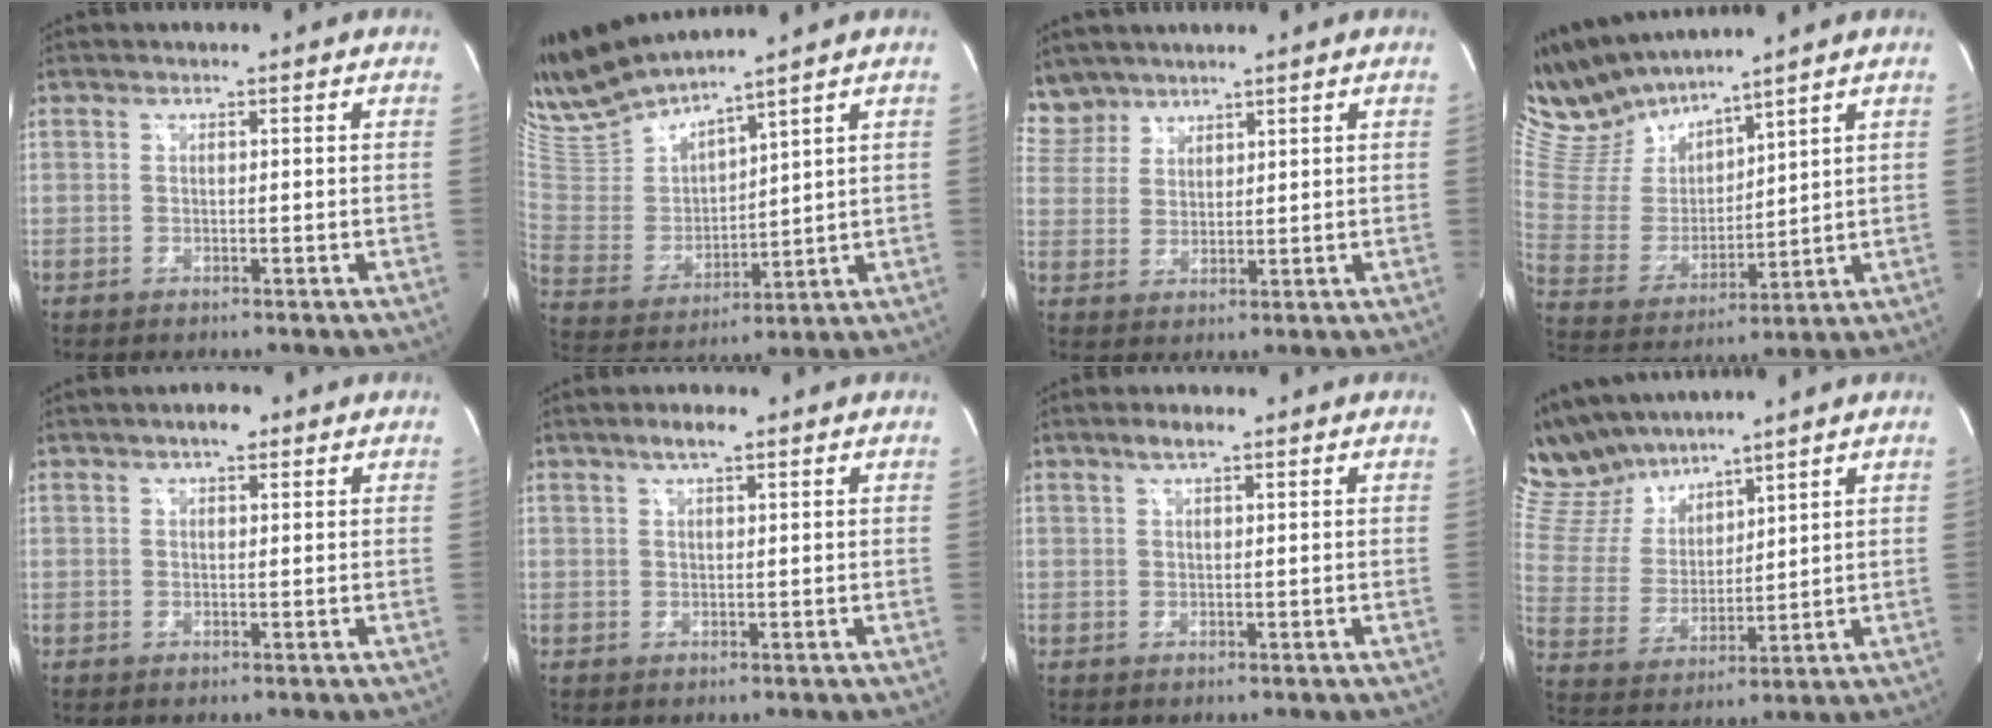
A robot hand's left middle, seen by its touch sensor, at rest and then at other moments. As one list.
[{"total": 11.6, "force": [11.0, 0.0, 3.7], "torque": [-0.093, -0.006, 0.235]}, {"total": 5.4, "force": [4.8, 2.4, -0.5], "torque": [0.012, 0.009, 0.104]}, {"total": 12.2, "force": [11.6, 1.8, 3.3], "torque": [-0.088, 0.006, 0.249]}, {"total": 2.6, "force": [1.7, 0.9, 1.8], "torque": [-0.031, 0.007, 0.023]}, {"total": 2.8, "force": [1.8, 0.7, 2.0], "torque": [-0.037, 0.006, 0.032]}, {"total": 2.4, "force": [1.6, 0.7, 1.6], "torque": [-0.033, 0.007, 0.030]}, {"total": 11.4, "force": [10.5, 3.3, 2.8], "torque": [-0.079, 0.020, 0.221]}]